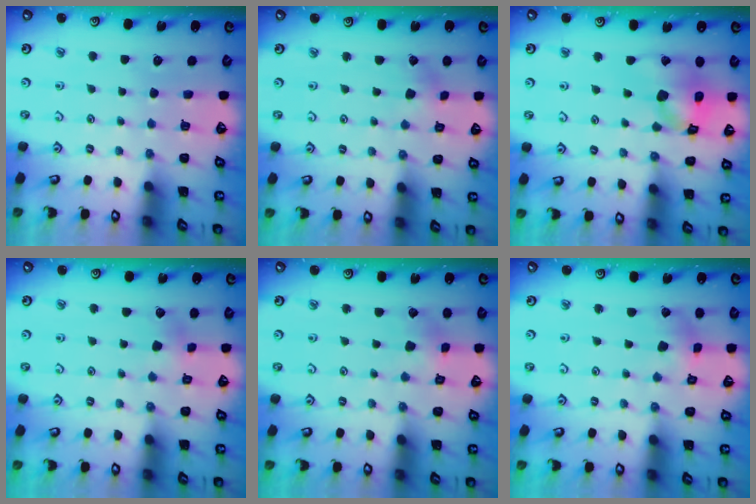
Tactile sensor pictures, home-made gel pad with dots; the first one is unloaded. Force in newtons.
{"total": 2.0, "press": 1.9, "slide": 0.6}
{"total": 14.2, "press": 14.0, "slide": 2.1}
{"total": 3.3, "press": 3.3, "slide": 0.4}
{"total": 3.2, "press": 3.2, "slide": 0.2}
{"total": 1.6, "press": 1.5, "slide": 0.4}